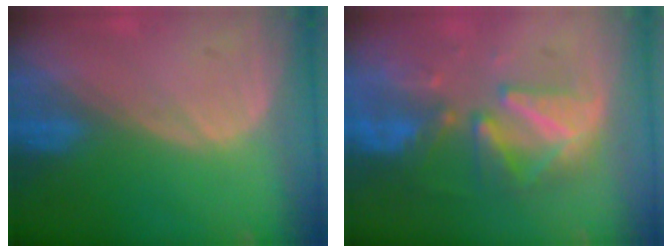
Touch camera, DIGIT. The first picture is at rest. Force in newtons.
{"total": 9.0, "press": 8.4, "slide": 3.3}